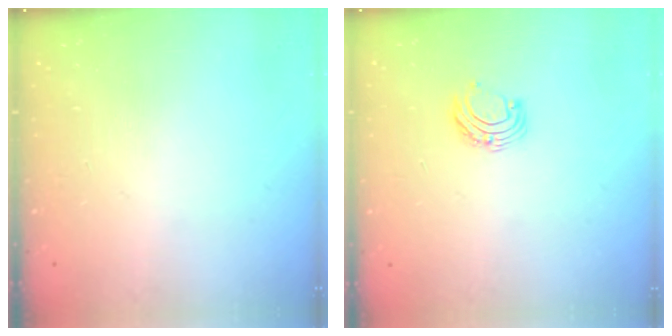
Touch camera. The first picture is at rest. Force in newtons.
{"total": 7.3, "press": 7.3, "slide": 0.9}